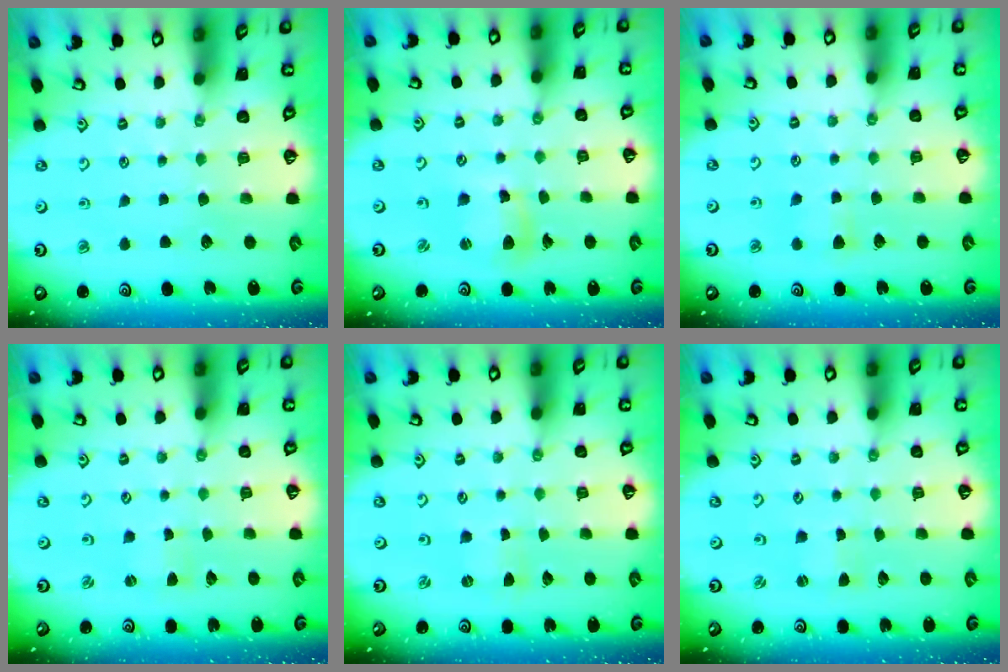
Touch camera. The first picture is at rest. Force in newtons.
{"total": 7.8, "press": 7.7, "slide": 1.3}
{"total": 3.7, "press": 3.6, "slide": 0.5}
{"total": 1.0, "press": 1.0, "slide": 0.1}
{"total": 0.0}
{"total": 0.0}